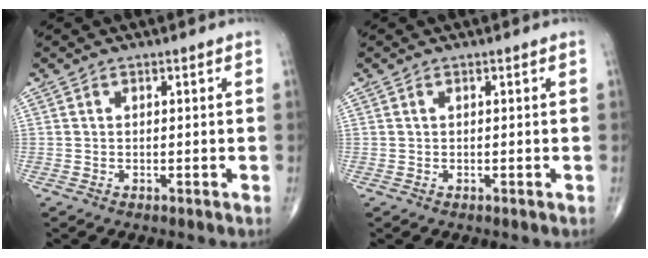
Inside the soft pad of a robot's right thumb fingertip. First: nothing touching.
{"total": 0.0}